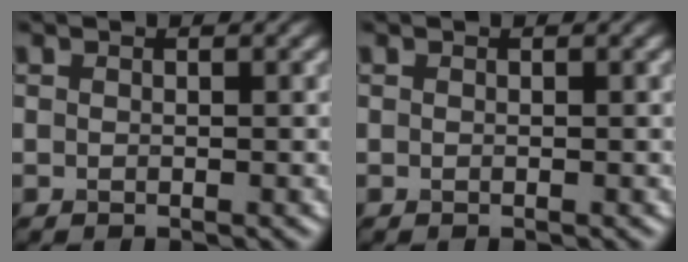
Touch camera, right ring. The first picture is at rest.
{"total": 0.0}